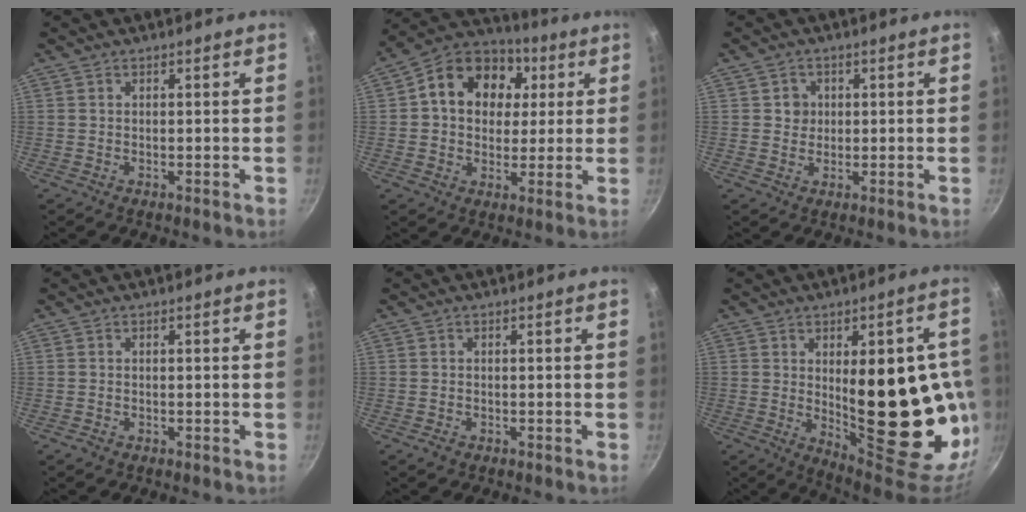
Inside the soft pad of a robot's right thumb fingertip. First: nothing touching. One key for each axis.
{"total": 16.3, "fx": 3.9, "fy": 12.7, "fz": 9.4, "tx": -0.129, "ty": 0.018, "tz": 0.045}
{"total": 2.9, "fx": 0.5, "fy": 2.7, "fz": 0.7, "tx": 0.005, "ty": 0.001, "tz": 0.004}
{"total": 0.9, "fx": -0.6, "fy": 0.5, "fz": 0.4, "tx": -0.013, "ty": 0.007, "tz": -0.008}
{"total": 1.4, "fx": -0.9, "fy": 0.8, "fz": 0.7, "tx": -0.018, "ty": 0.009, "tz": -0.012}
{"total": 26.7, "fx": -0.3, "fy": 11.1, "fz": 24.3, "tx": -0.287, "ty": -0.013, "tz": 0.027}